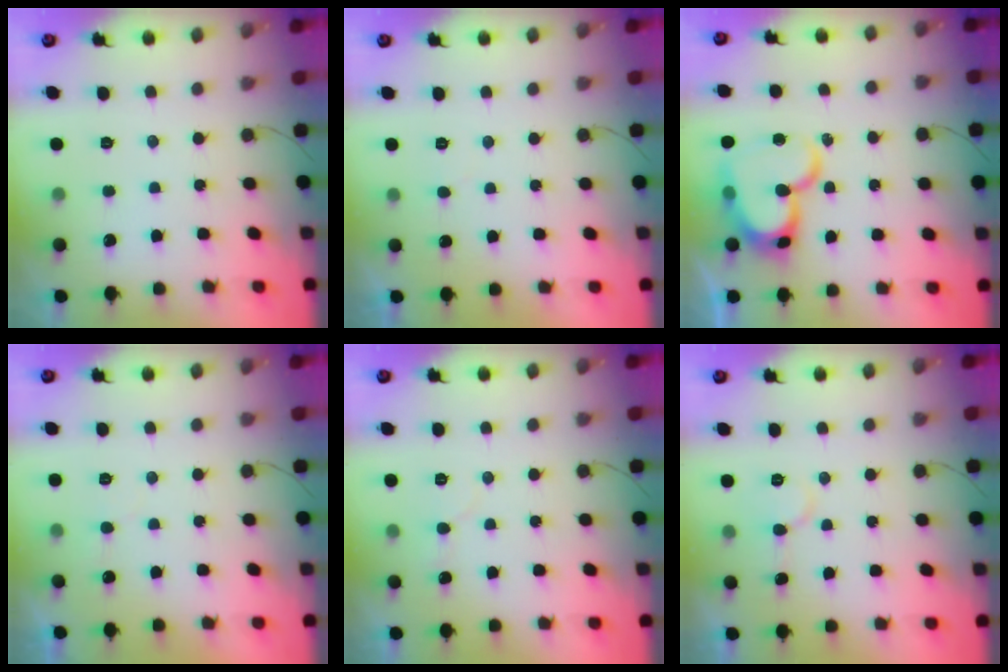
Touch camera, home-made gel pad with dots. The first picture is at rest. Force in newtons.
{"total": 2.4, "press": 2.4, "slide": 0.2}
{"total": 18.8, "press": 18.7, "slide": 1.9}
{"total": 4.1, "press": 4.1, "slide": 0.1}
{"total": 4.3, "press": 4.3, "slide": 0.4}
{"total": 6.6, "press": 6.6, "slide": 0.5}